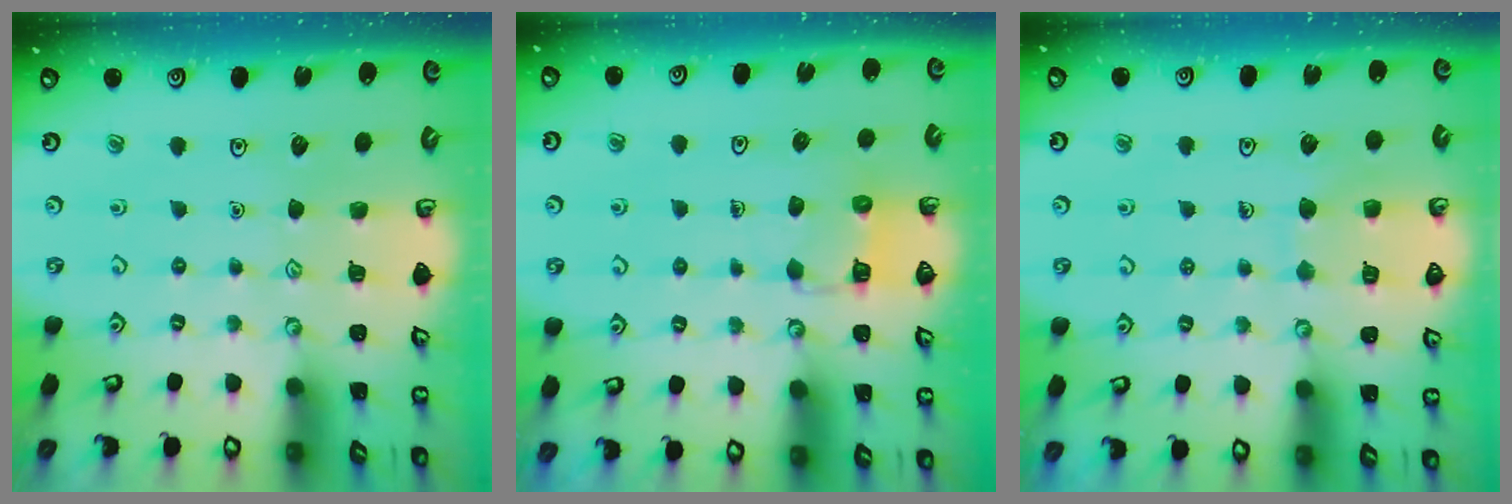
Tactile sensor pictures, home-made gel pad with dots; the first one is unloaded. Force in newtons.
{"total": 6.2, "press": 6.2, "slide": 0.3}
{"total": 7.4, "press": 7.4, "slide": 0.4}